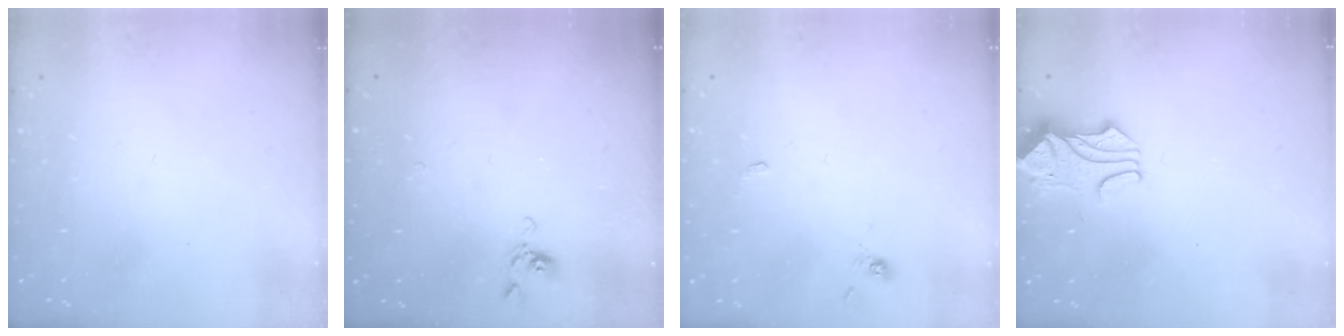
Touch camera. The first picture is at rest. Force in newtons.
{"total": 2.9, "press": 2.9, "slide": 0.4}
{"total": 0.0}
{"total": 1.4, "press": 0.6, "slide": 1.2}